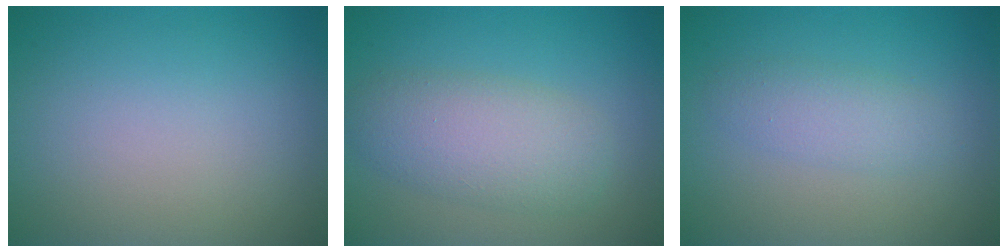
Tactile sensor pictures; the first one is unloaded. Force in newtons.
{"total": 4.9, "press": 4.9, "slide": 0.1}
{"total": 2.2, "press": 2.2, "slide": 0.2}